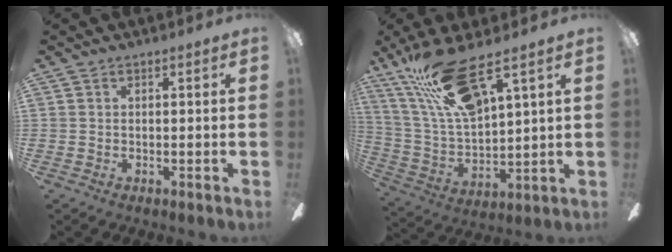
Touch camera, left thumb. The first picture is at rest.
{"total": 18.3, "force": [11.8, 5.2, 12.9], "torque": [-0.261, -0.049, 0.202]}